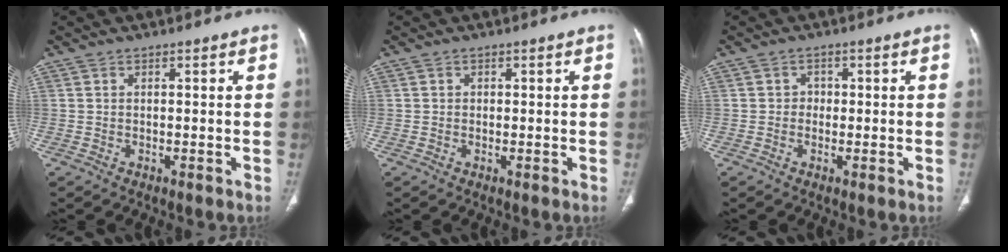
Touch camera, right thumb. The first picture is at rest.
{"total": 0.6, "force": [0.1, 0.6, 0.1], "torque": [0.004, 0.003, 0.001]}
{"total": 1.7, "force": [0.0, 1.6, 0.6], "torque": [0.006, 0.006, -0.006]}